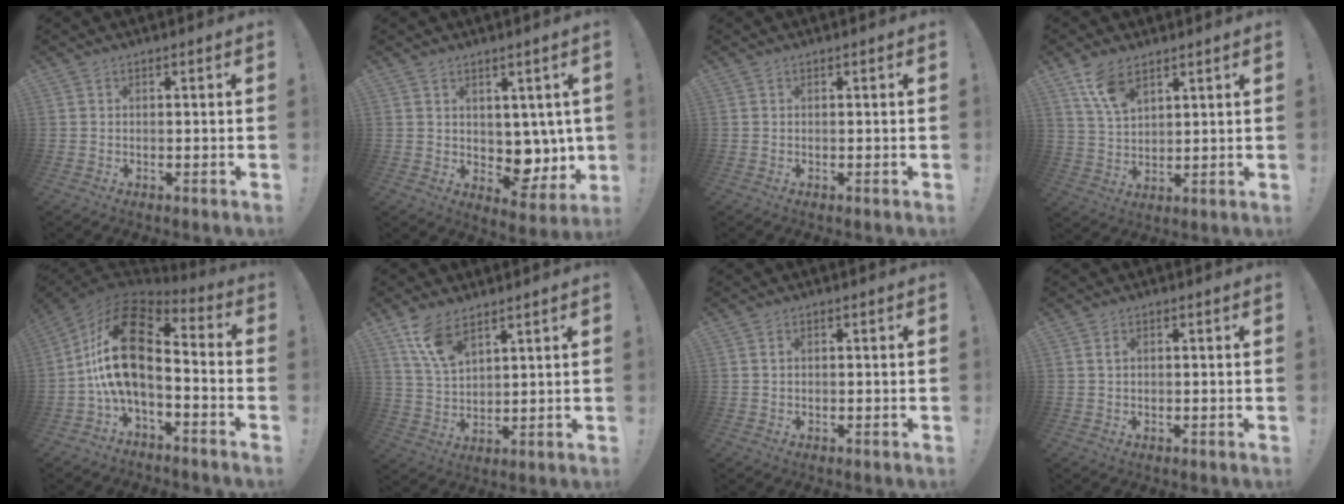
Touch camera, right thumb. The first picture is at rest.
{"total": 8.2, "force": [1.4, 7.0, 4.2], "torque": [-0.031, -0.027, 0.041]}
{"total": 0.0}
{"total": 8.6, "force": [5.6, 4.0, 5.1], "torque": [-0.088, -0.026, 0.106]}
{"total": 17.9, "force": [1.7, 9.1, 15.3], "torque": [-0.300, -0.006, 0.030]}
{"total": 9.4, "force": [6.5, 4.0, 5.5], "torque": [-0.100, -0.032, 0.123]}
{"total": 1.0, "force": [0.2, 0.7, 0.7], "torque": [-0.022, 0.007, 0.005]}
{"total": 1.6, "force": [0.5, 1.0, 1.1], "torque": [-0.031, 0.007, 0.010]}